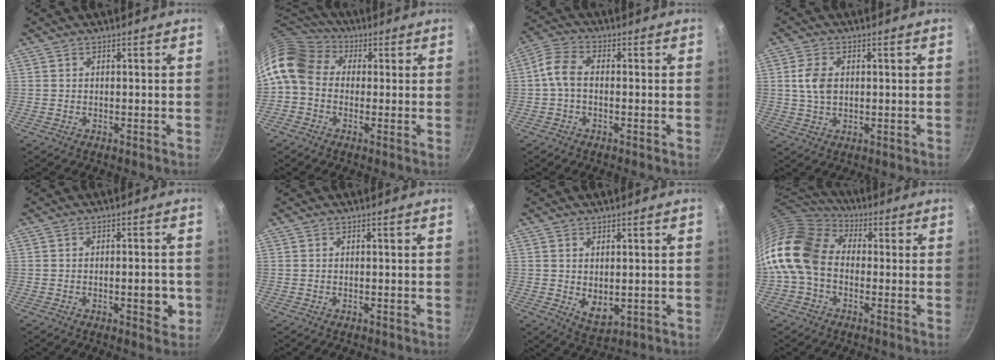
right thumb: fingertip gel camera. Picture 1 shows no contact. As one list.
[{"total": 12.2, "force": [1.5, 9.9, 7.0], "torque": [-0.124, 0.028, 0.006]}, {"total": 5.4, "force": [-0.8, 3.3, 4.2], "torque": [-0.096, 0.024, -0.028]}, {"total": 5.5, "force": [0.8, 3.7, 4.0], "torque": [-0.072, 0.002, 0.014]}, {"total": 5.3, "force": [-1.3, 2.1, 4.7], "torque": [-0.047, 0.004, -0.017]}, {"total": 0.0}, {"total": 4.8, "force": [0.4, 3.1, 3.7], "torque": [-0.051, -0.019, 0.016]}, {"total": 16.4, "force": [-0.4, 12.3, 10.8], "torque": [-0.199, 0.036, -0.027]}]